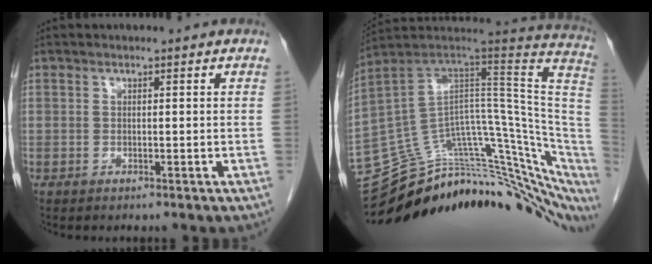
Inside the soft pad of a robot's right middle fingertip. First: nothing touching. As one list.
[{"total": 30.0, "force": [-26.3, 5.7, 13.3], "torque": [-0.056, 0.048, -0.348]}]